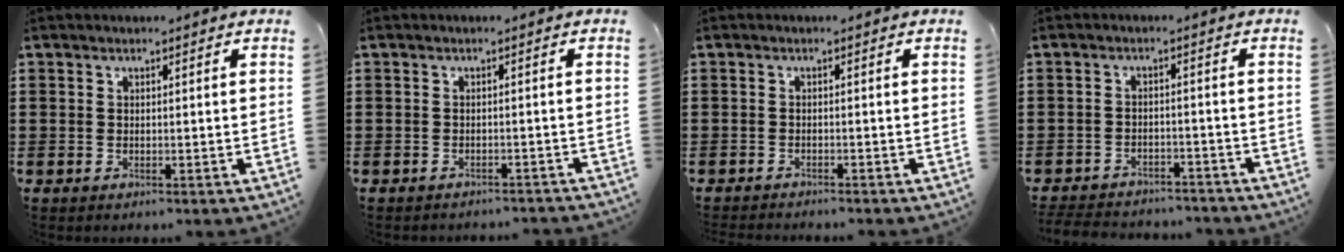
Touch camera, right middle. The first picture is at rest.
{"total": 1.1, "force": [-1.1, 0.0, 0.1], "torque": [-0.005, 0.003, -0.023]}
{"total": 0.9, "force": [-0.9, 0.0, 0.0], "torque": [-0.002, 0.000, -0.019]}
{"total": 3.6, "force": [-3.6, 0.6, 0.2], "torque": [-0.007, 0.002, -0.076]}